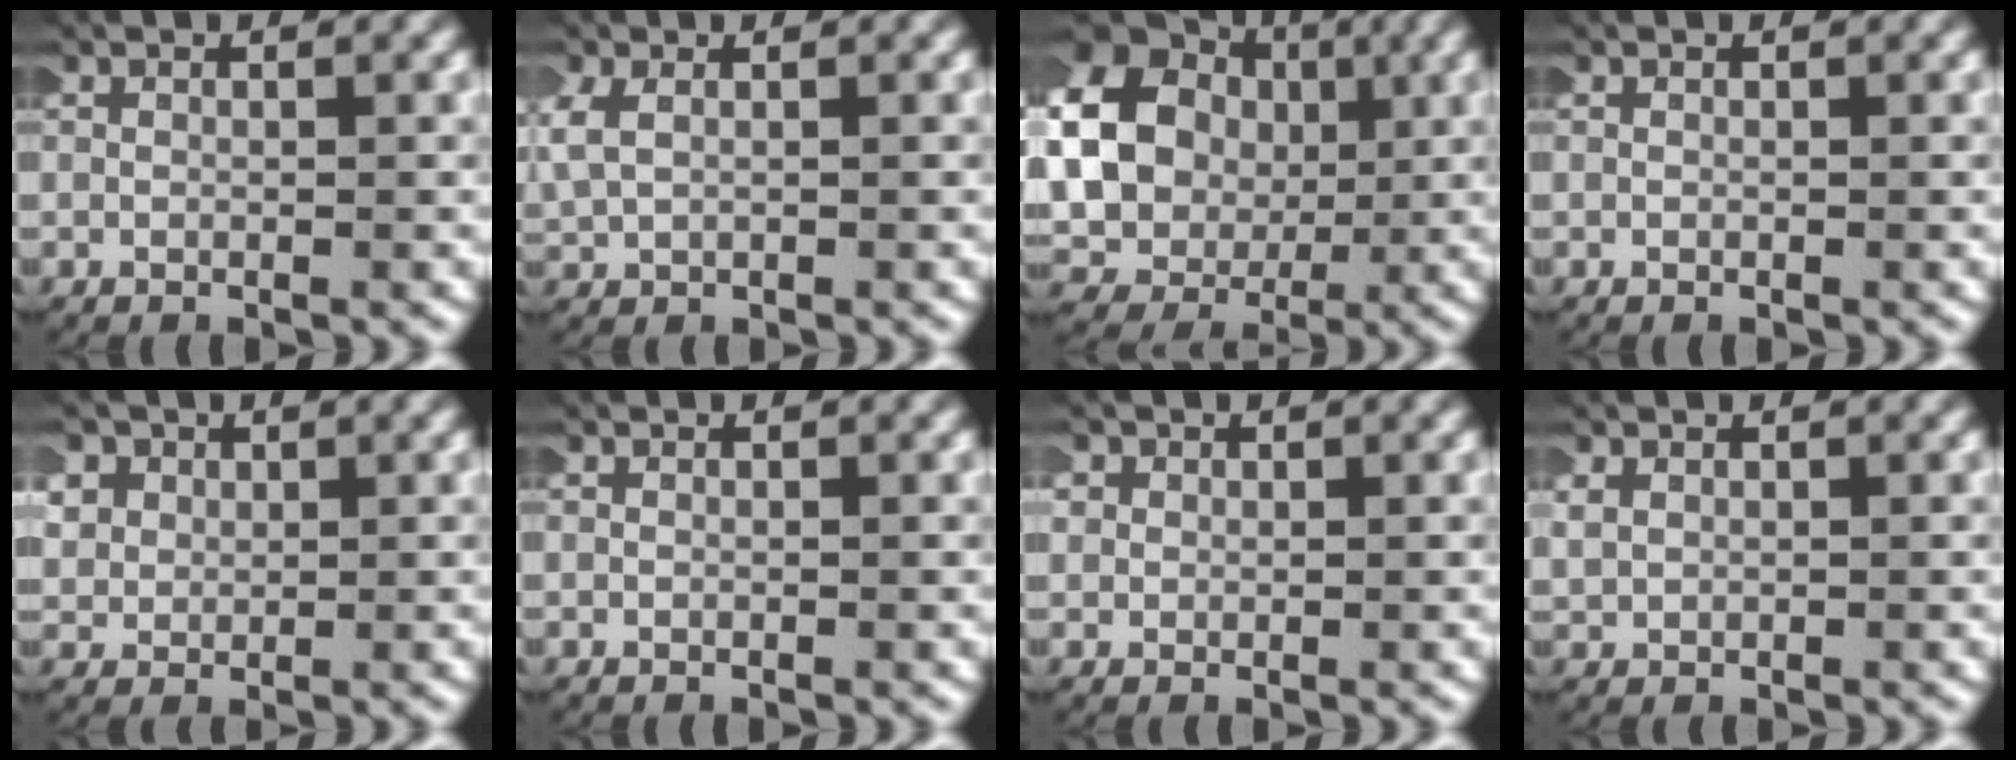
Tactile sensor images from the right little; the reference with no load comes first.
{"total": 2.3, "force": [0.9, 1.6, 1.4], "torque": [-0.051, 0.006, 0.020]}
{"total": 13.9, "force": [1.3, 12.1, 6.7], "torque": [-0.198, -0.026, 0.019]}
{"total": 0.0}
{"total": 3.9, "force": [1.4, 3.3, 1.6], "torque": [-0.057, -0.002, 0.023]}
{"total": 0.0}
{"total": 1.4, "force": [0.3, 1.3, 0.2], "torque": [-0.013, 0.003, 0.001]}
{"total": 1.5, "force": [0.6, 1.2, 0.8], "torque": [-0.031, -0.001, 0.017]}